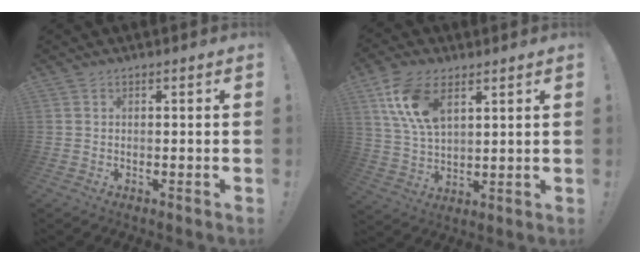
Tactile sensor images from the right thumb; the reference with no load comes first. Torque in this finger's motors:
{"motor_torque": [-0.48, 1.54, 1.14, 0.57, 0.46]}